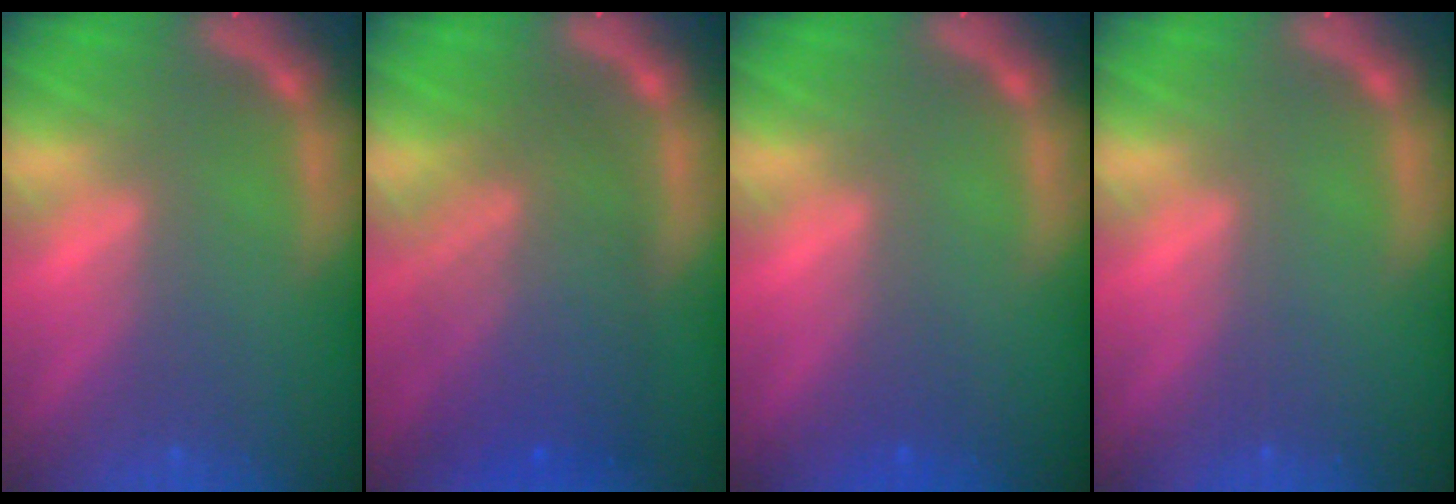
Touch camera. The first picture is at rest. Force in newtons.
{"total": 8.5}
{"total": 0.9}
{"total": 0.0}